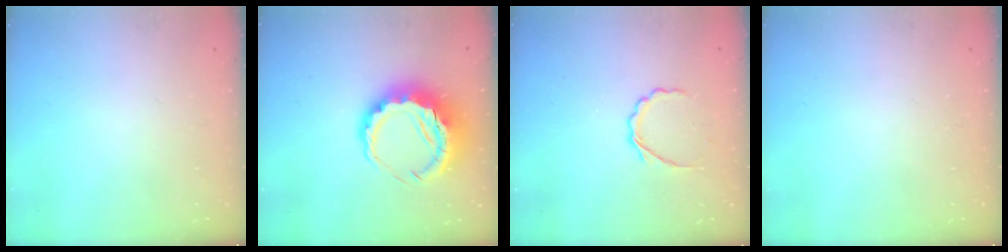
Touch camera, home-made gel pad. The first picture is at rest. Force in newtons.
{"total": 10.0, "press": 9.7, "slide": 2.4}
{"total": 4.2, "press": 4.0, "slide": 1.2}
{"total": 0.0}